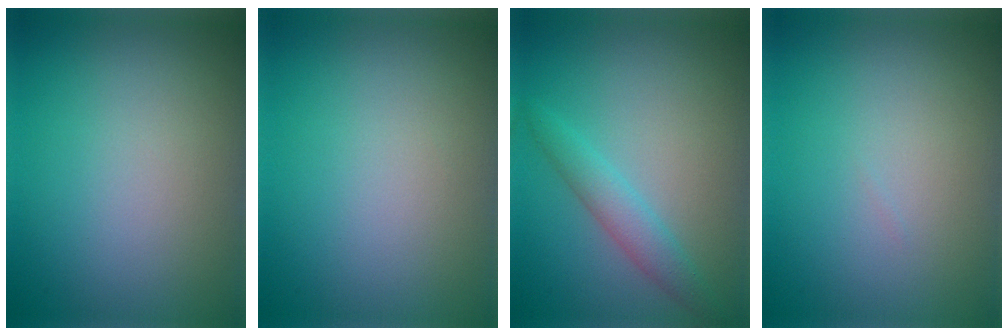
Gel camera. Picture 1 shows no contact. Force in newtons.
{"total": 0.0}
{"total": 2.6, "press": 2.6, "slide": 0.1}
{"total": 0.0}